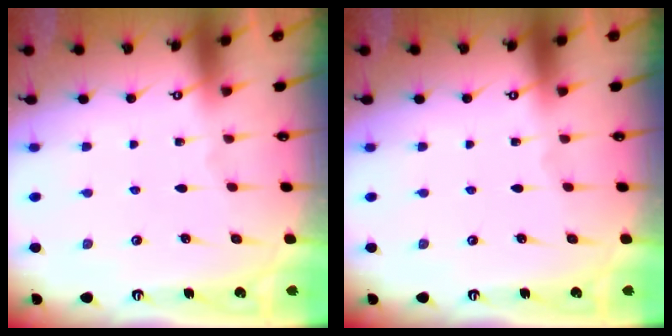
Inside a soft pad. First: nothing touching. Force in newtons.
{"total": 0.0}